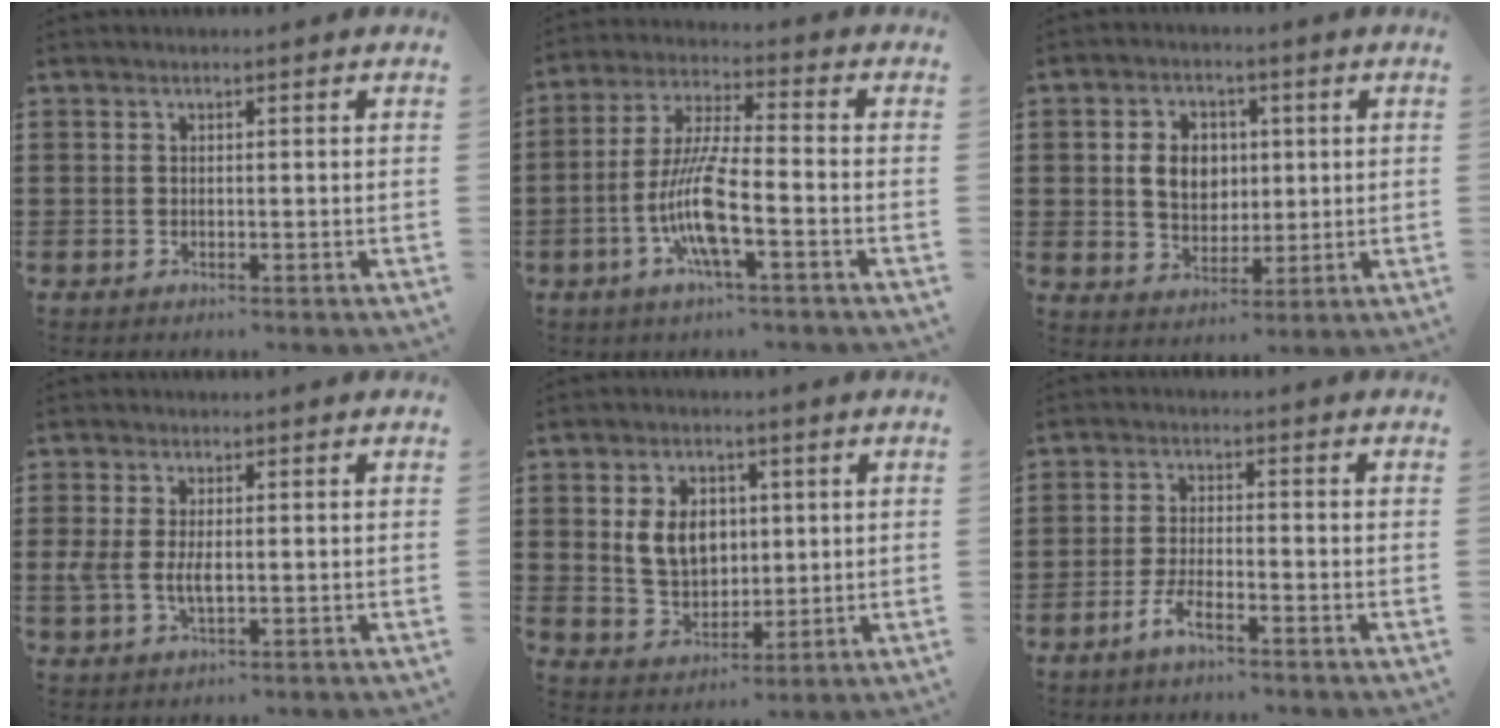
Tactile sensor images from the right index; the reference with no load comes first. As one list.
[{"total": 9.9, "force": [-3.4, 1.7, 9.1], "torque": [-0.204, -0.016, -0.072]}, {"total": 6.5, "force": [0.9, 5.2, 3.9], "torque": [-0.084, 0.009, 0.008]}, {"total": 4.0, "force": [-0.3, 2.1, 3.5], "torque": [-0.086, -0.002, -0.012]}, {"total": 7.2, "force": [1.4, 5.4, 4.6], "torque": [-0.105, 0.012, 0.022]}, {"total": 3.7, "force": [-2.6, 0.6, 2.6], "torque": [-0.057, 0.001, -0.054]}]